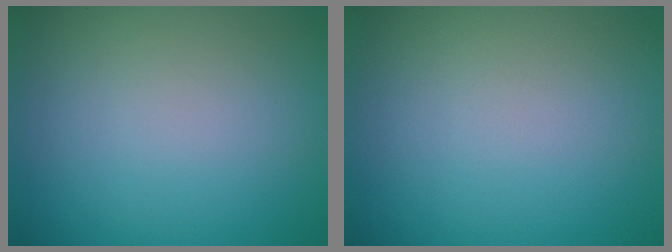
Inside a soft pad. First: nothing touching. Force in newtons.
{"total": 0.0}